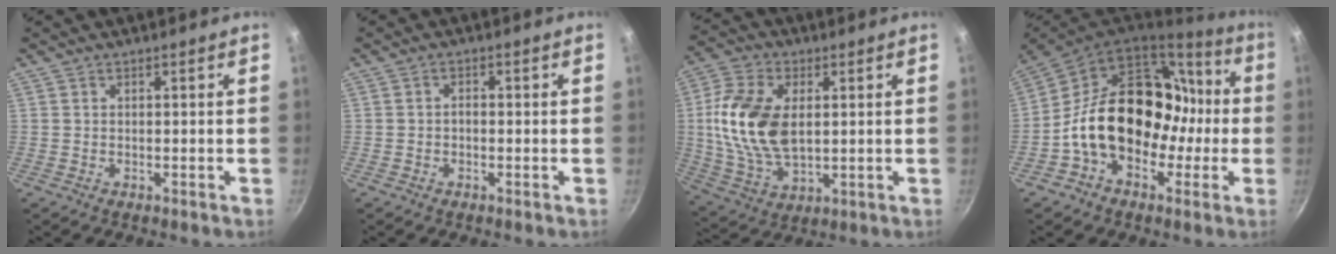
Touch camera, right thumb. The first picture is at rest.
{"total": 1.2, "force": [-0.5, 0.9, 0.7], "torque": [-0.008, 0.008, -0.009]}
{"total": 16.3, "force": [1.9, 9.8, 12.9], "torque": [-0.239, -0.003, 0.039]}
{"total": 22.9, "force": [-1.8, 17.0, 15.2], "torque": [-0.198, 0.071, -0.023]}